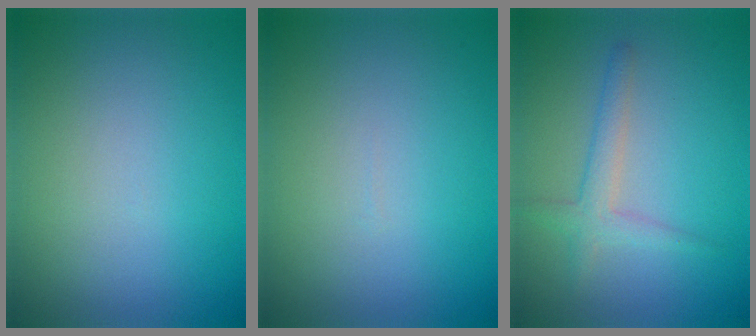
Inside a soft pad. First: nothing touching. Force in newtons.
{"total": 0.0}
{"total": 1.7, "press": 1.7, "slide": 0.2}